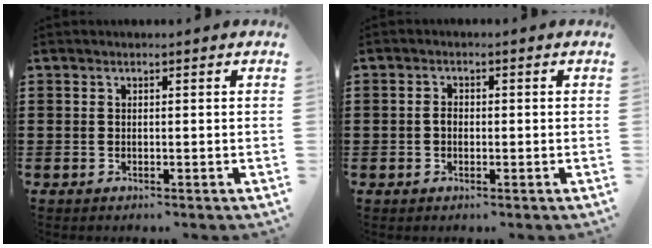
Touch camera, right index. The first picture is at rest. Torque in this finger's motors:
{"motor_torque": [0.50, -0.15, 0.18, 0.00]}